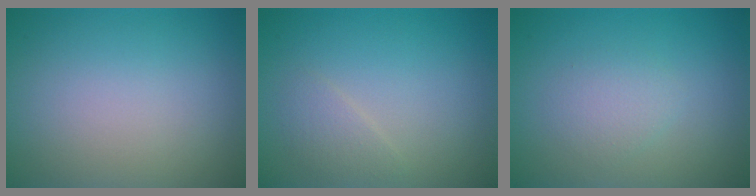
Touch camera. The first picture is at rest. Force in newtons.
{"total": 1.3, "press": 1.3, "slide": 0.1}
{"total": 1.7, "press": 1.7, "slide": 0.0}